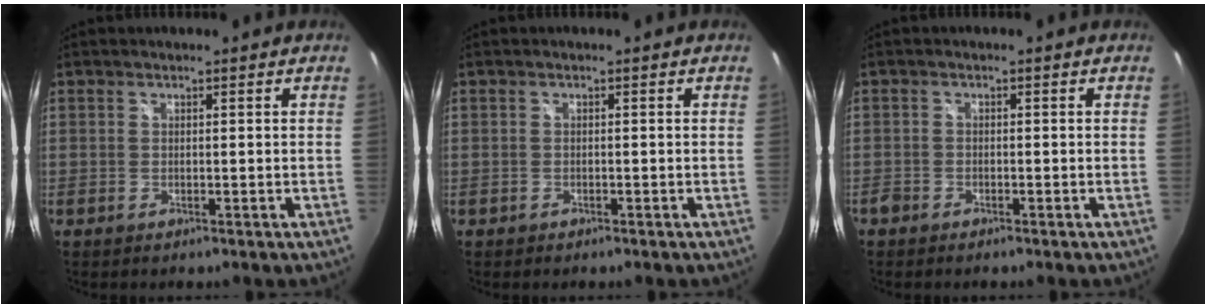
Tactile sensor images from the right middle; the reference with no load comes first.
{"total": 0.6, "force": [-0.5, 0.4, 0.1], "torque": [-0.005, -0.002, -0.009]}
{"total": 1.7, "force": [-1.4, 0.9, 0.4], "torque": [-0.012, -0.003, -0.028]}